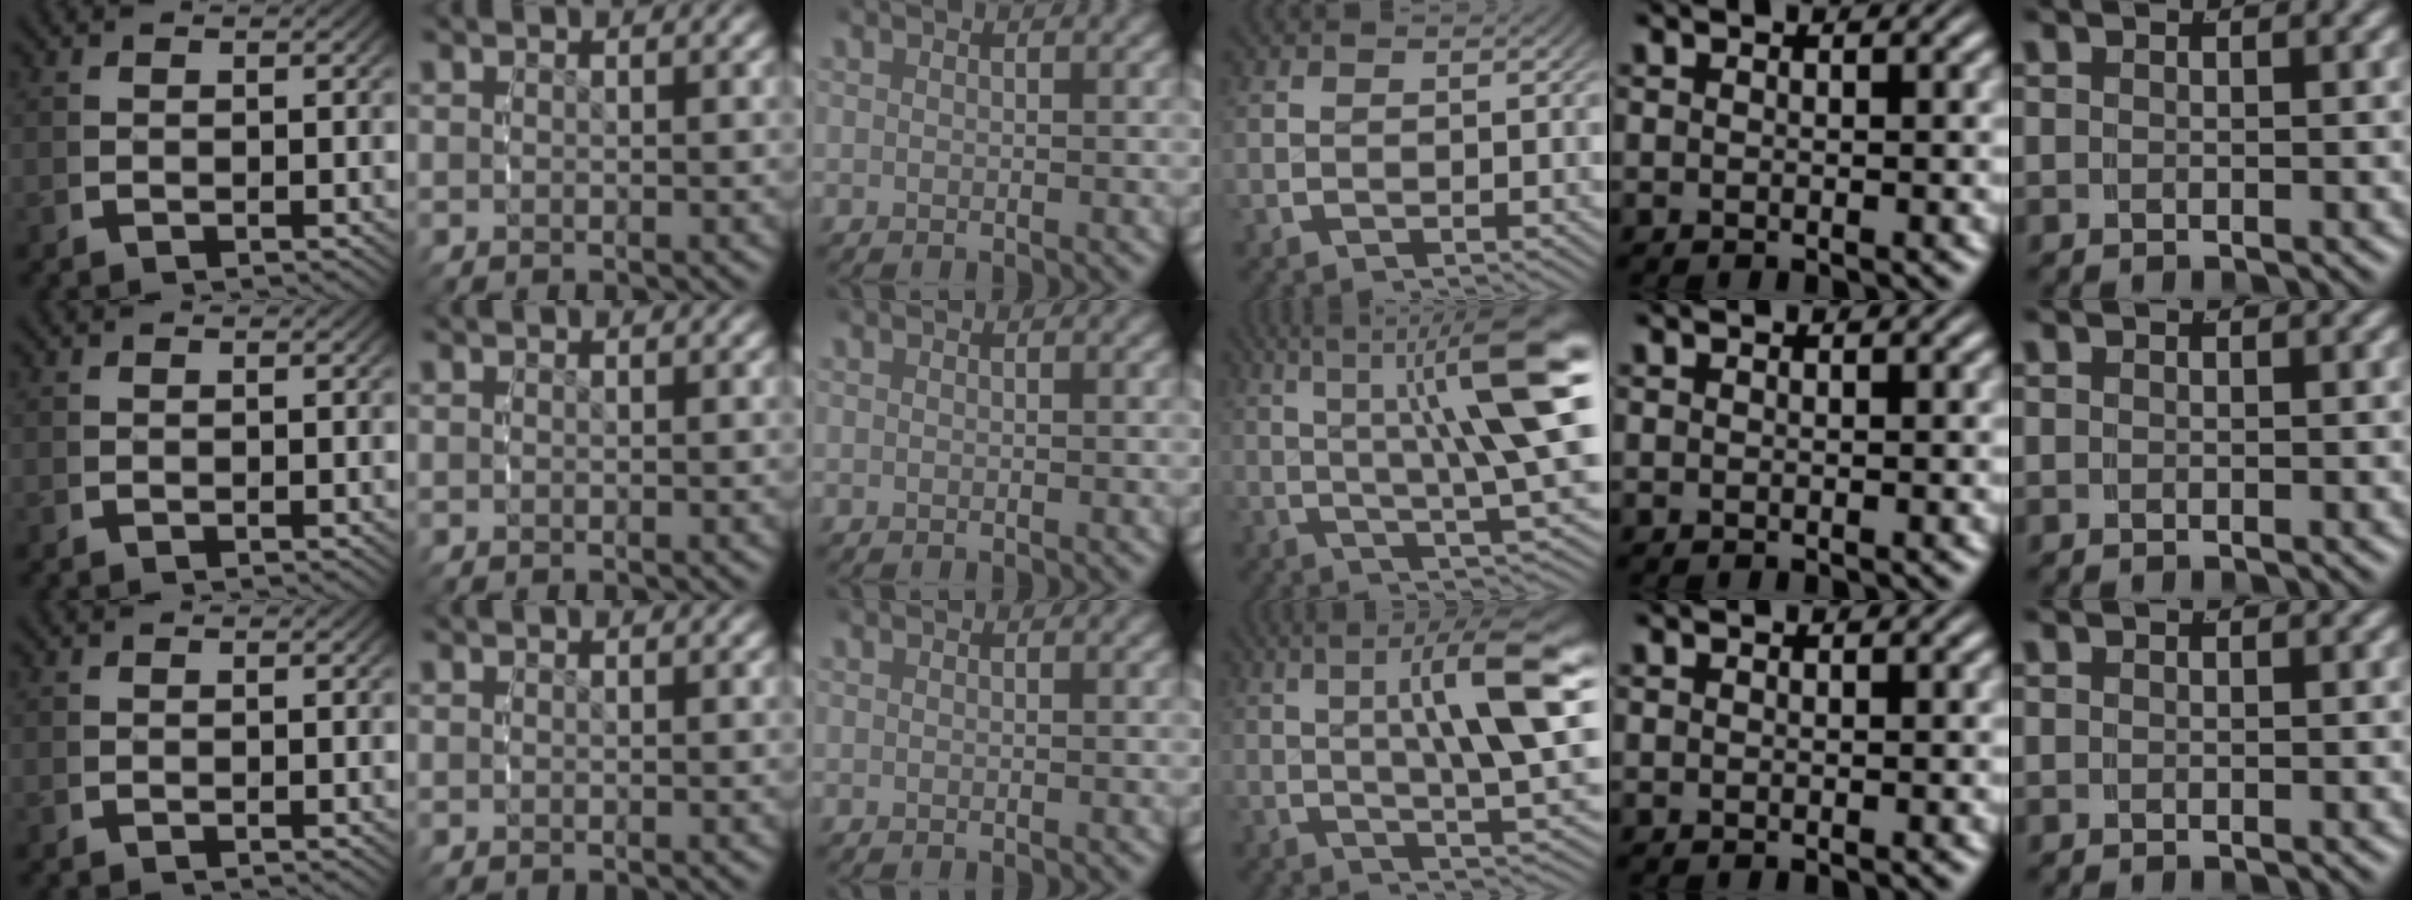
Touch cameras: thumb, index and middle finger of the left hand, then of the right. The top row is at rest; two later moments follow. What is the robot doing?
{"motion": "grasp_and_lifting", "object": "camera"}